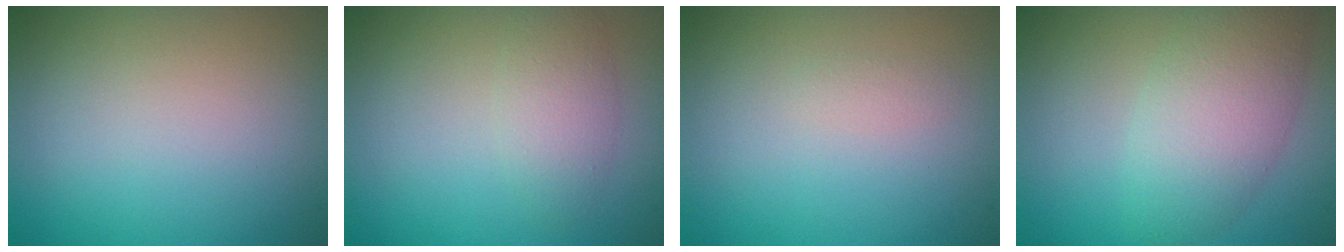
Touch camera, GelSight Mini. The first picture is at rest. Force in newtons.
{"total": 2.4, "press": 2.4, "slide": 0.0}
{"total": 0.6, "press": 0.6, "slide": 0.1}
{"total": 5.5, "press": 5.5, "slide": 0.3}